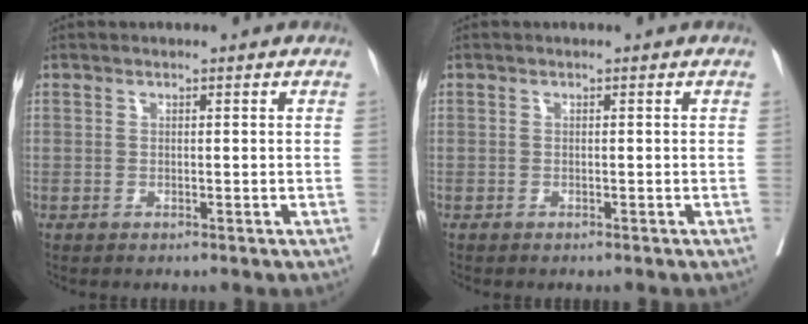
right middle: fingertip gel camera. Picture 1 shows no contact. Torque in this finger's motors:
{"motor_torque": [0.98, -1.16, 0.09, 0.03]}